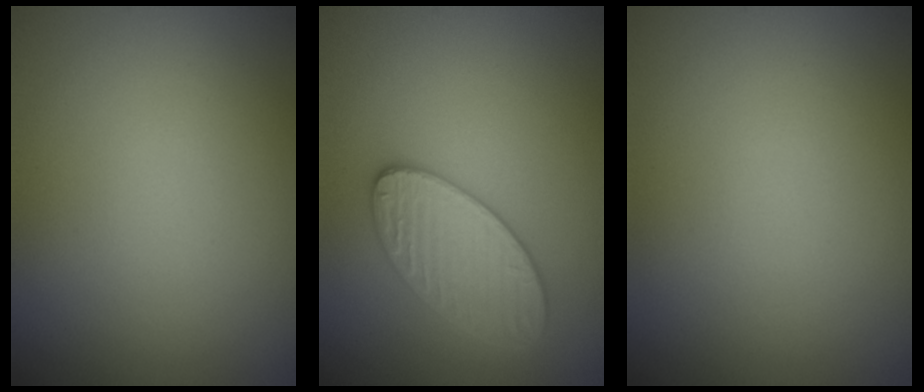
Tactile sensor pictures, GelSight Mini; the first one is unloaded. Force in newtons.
{"total": 3.6, "press": 3.6, "slide": 0.2}
{"total": 0.0}